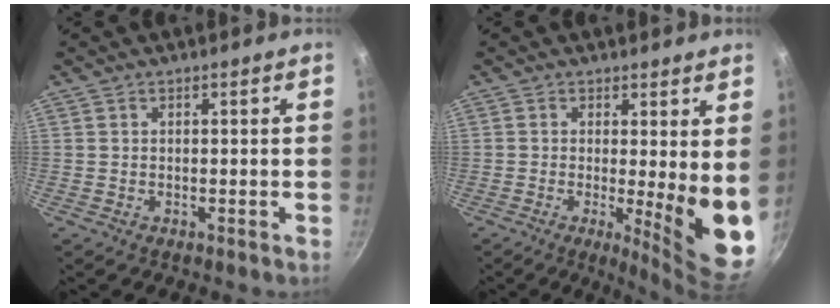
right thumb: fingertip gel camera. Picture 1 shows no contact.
{"total": 11.0, "force": [-0.1, 2.4, 10.7], "torque": [-0.133, -0.032, 0.001]}